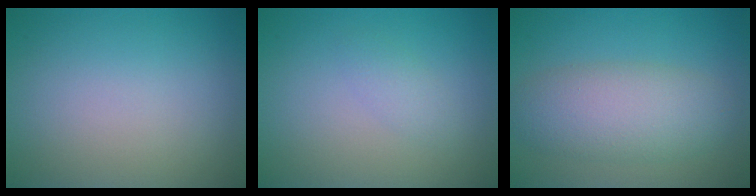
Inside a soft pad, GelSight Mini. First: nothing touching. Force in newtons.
{"total": 1.3, "press": 1.3, "slide": 0.0}
{"total": 5.7, "press": 5.7, "slide": 0.1}